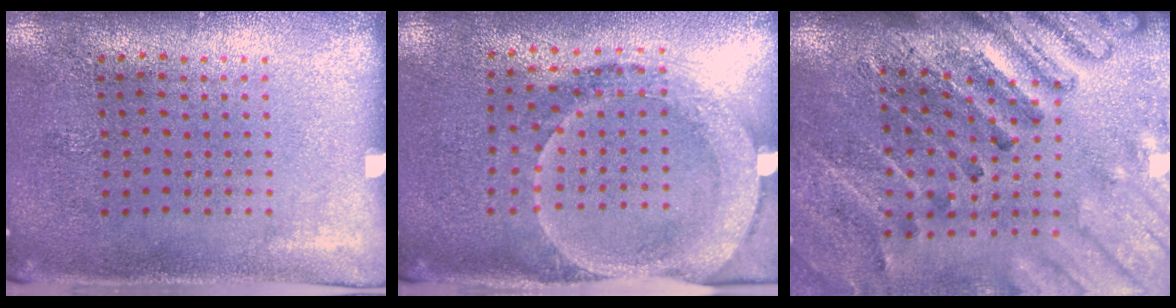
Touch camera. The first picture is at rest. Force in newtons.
{"total": 1.8, "press": 1.6, "slide": 0.8}
{"total": 3.0, "press": 2.9, "slide": 0.8}